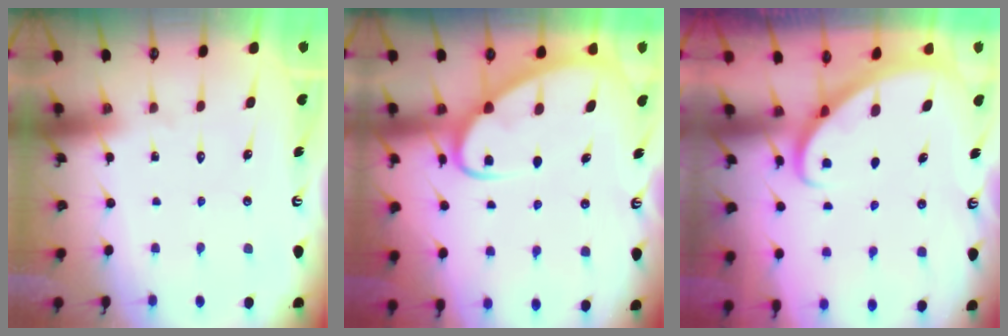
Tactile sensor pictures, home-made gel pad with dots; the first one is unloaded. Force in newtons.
{"total": 6.1, "press": 6.1, "slide": 0.7}
{"total": 2.7, "press": 2.7, "slide": 0.2}